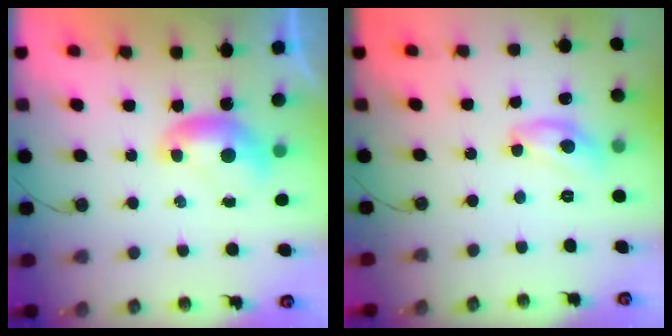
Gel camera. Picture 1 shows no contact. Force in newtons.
{"total": 8.2, "press": 8.2, "slide": 0.5}